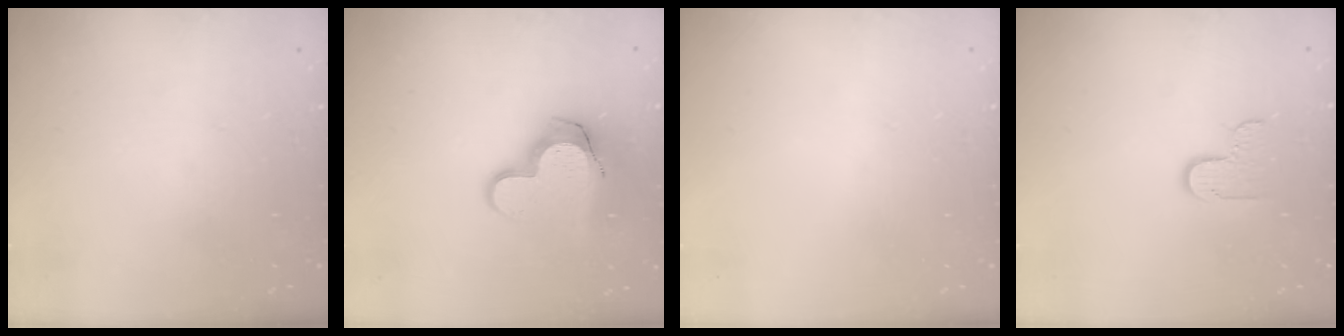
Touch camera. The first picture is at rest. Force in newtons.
{"total": 13.4, "press": 13.4, "slide": 1.1}
{"total": 0.8, "press": 0.8, "slide": 0.1}
{"total": 5.7, "press": 5.7, "slide": 0.5}